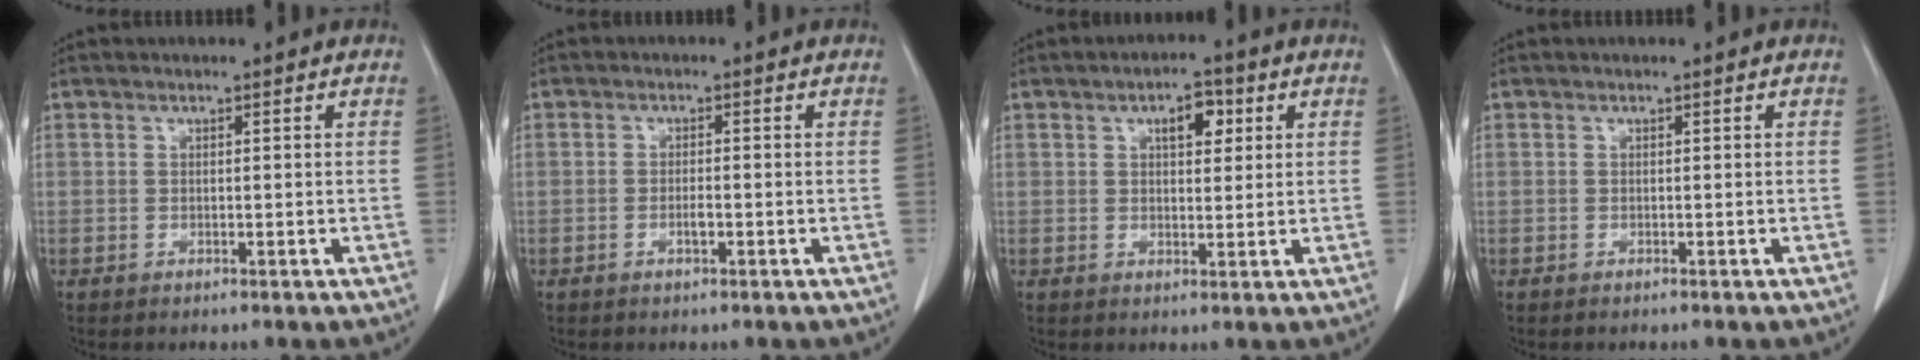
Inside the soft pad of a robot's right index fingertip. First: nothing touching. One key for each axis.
{"total": 1.7, "fx": -0.8, "fy": 0.4, "fz": 1.5, "tx": -0.027, "ty": 0.001, "tz": -0.012}
{"total": 4.4, "fx": 1.8, "fy": 2.0, "fz": 3.5, "tx": -0.055, "ty": 0.008, "tz": 0.026}
{"total": 0.0}